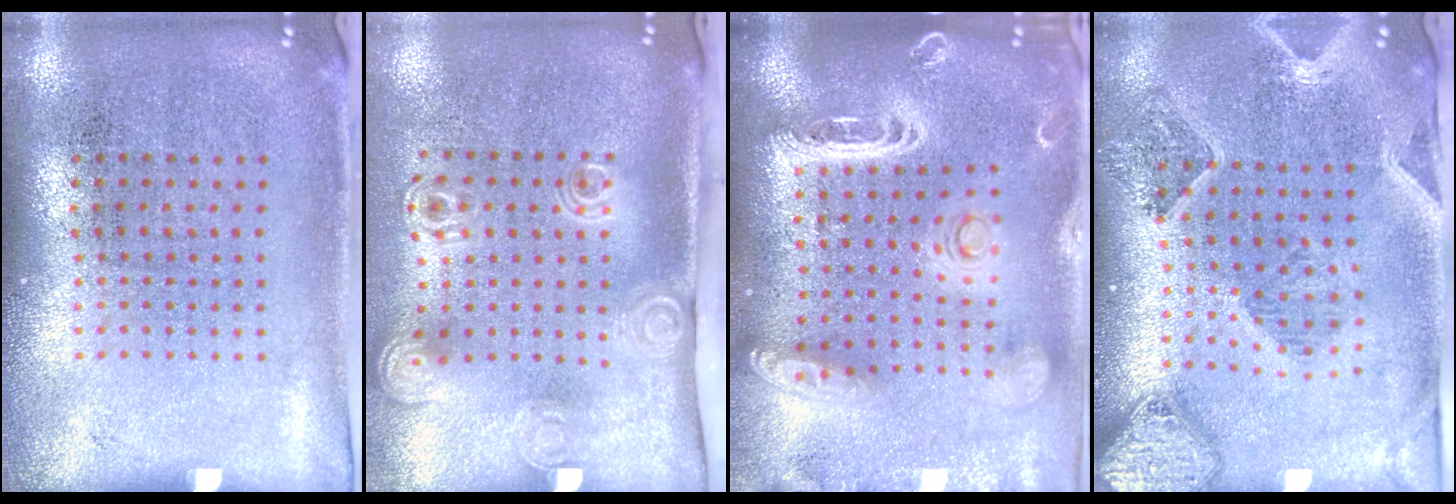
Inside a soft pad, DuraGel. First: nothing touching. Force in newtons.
{"total": 2.1, "press": 1.5, "slide": 1.5}
{"total": 3.0, "press": 2.6, "slide": 1.6}
{"total": 1.6, "press": 1.5, "slide": 0.3}